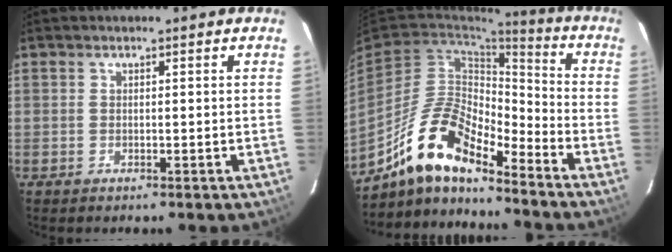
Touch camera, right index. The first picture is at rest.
{"total": 15.3, "force": [-11.5, 4.7, 9.0], "torque": [-0.178, -0.001, -0.223]}